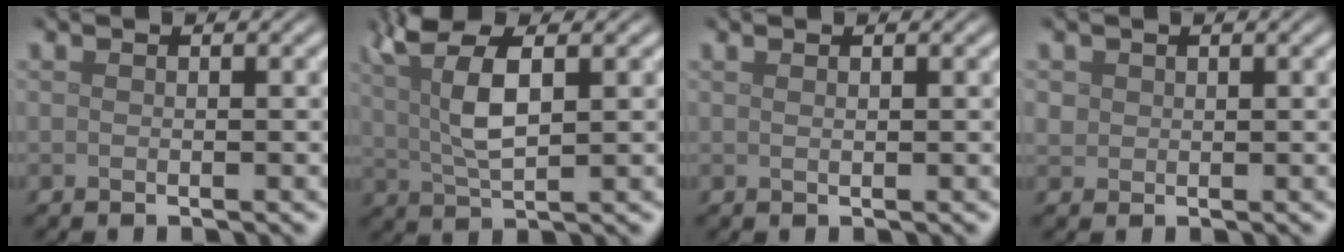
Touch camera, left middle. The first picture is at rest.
{"total": 6.3, "force": [2.3, 2.3, 5.4], "torque": [-0.111, 0.013, 0.045]}
{"total": 0.7, "force": [0.5, 0.2, 0.4], "torque": [-0.010, 0.001, 0.008]}
{"total": 1.0, "force": [0.4, 0.9, 0.2], "torque": [0.000, -0.001, 0.009]}